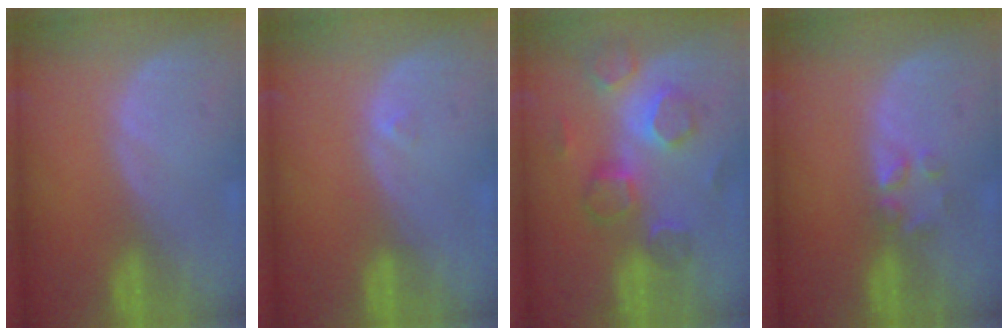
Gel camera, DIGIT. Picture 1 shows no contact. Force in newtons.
{"total": 0.5, "press": 0.5, "slide": 0.2}
{"total": 8.5, "press": 7.6, "slide": 3.8}
{"total": 2.2, "press": 2.2, "slide": 0.2}